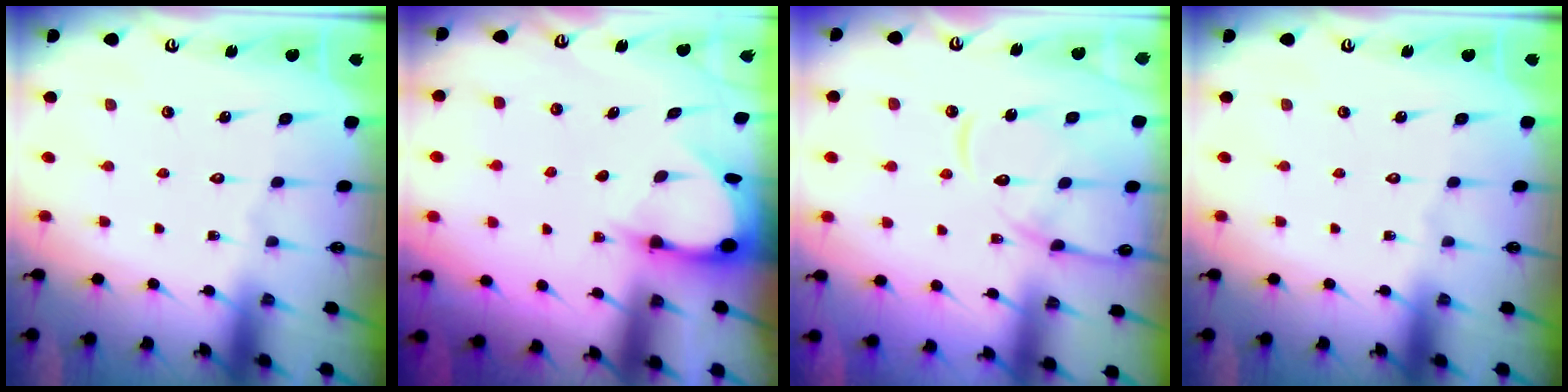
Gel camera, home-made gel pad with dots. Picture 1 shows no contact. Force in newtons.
{"total": 3.3, "press": 3.3, "slide": 0.4}
{"total": 13.2, "press": 13.2, "slide": 1.2}
{"total": 0.0}